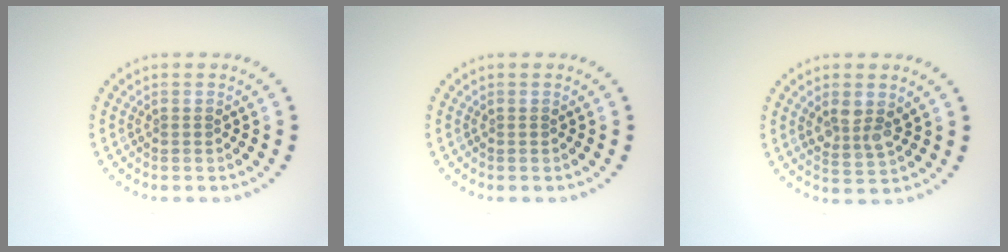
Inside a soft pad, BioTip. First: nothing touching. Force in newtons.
{"total": 0.0}
{"total": 2.8, "press": 2.6, "slide": 1.1}